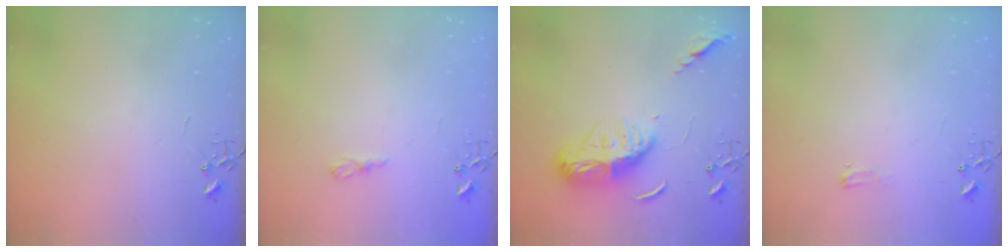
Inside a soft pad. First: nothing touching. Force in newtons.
{"total": 5.7, "press": 5.7, "slide": 0.3}
{"total": 13.7, "press": 13.7, "slide": 1.4}
{"total": 4.1, "press": 4.1, "slide": 0.6}